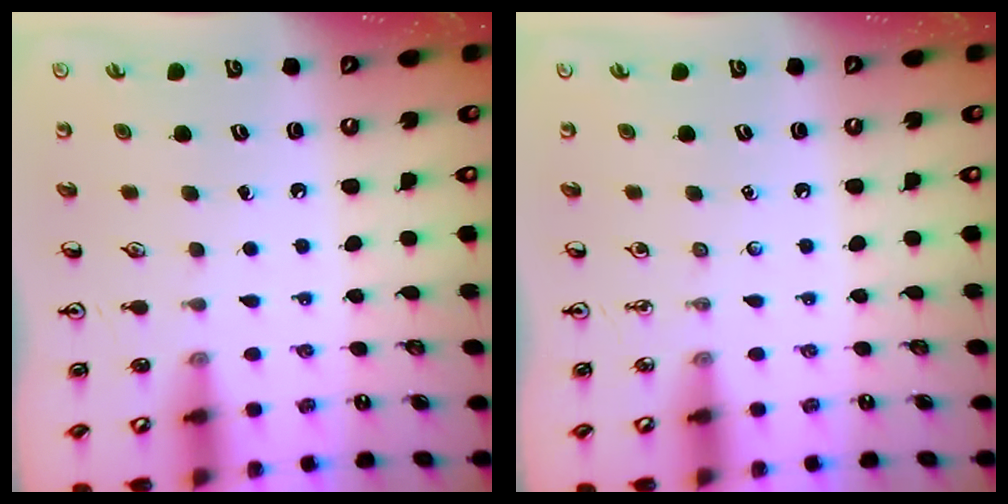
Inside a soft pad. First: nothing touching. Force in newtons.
{"total": 0.0}